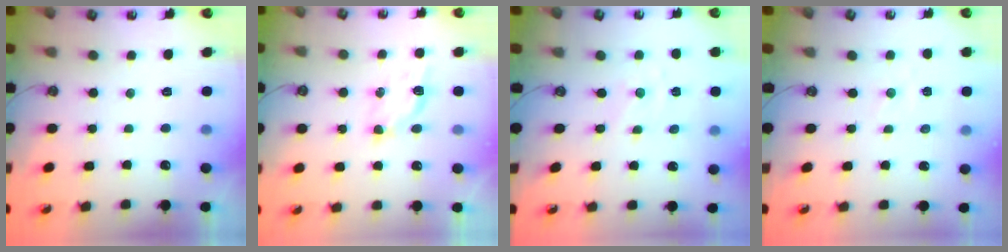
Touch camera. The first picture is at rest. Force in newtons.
{"total": 4.2, "press": 4.2, "slide": 0.5}
{"total": 0.0}
{"total": 1.1, "press": 1.0, "slide": 0.2}